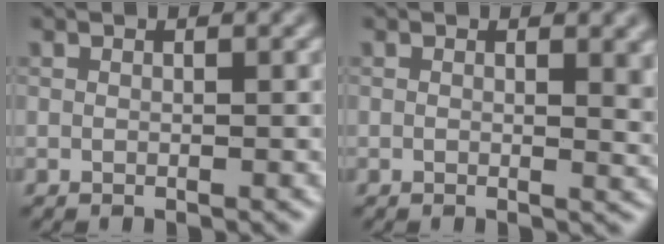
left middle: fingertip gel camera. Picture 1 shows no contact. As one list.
[{"total": 2.6, "force": [0.6, 0.8, 2.4], "torque": [-0.026, -0.003, 0.007]}]